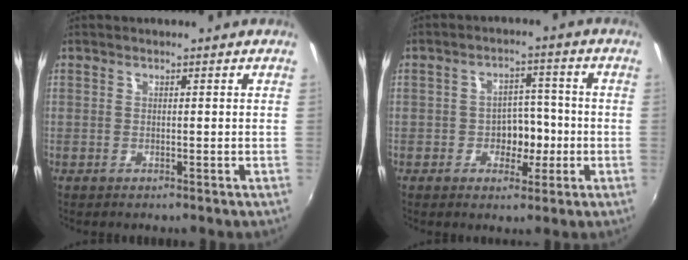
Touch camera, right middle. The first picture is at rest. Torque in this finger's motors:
{"motor_torque": [0.57, -0.49, 0.24, 0.05]}